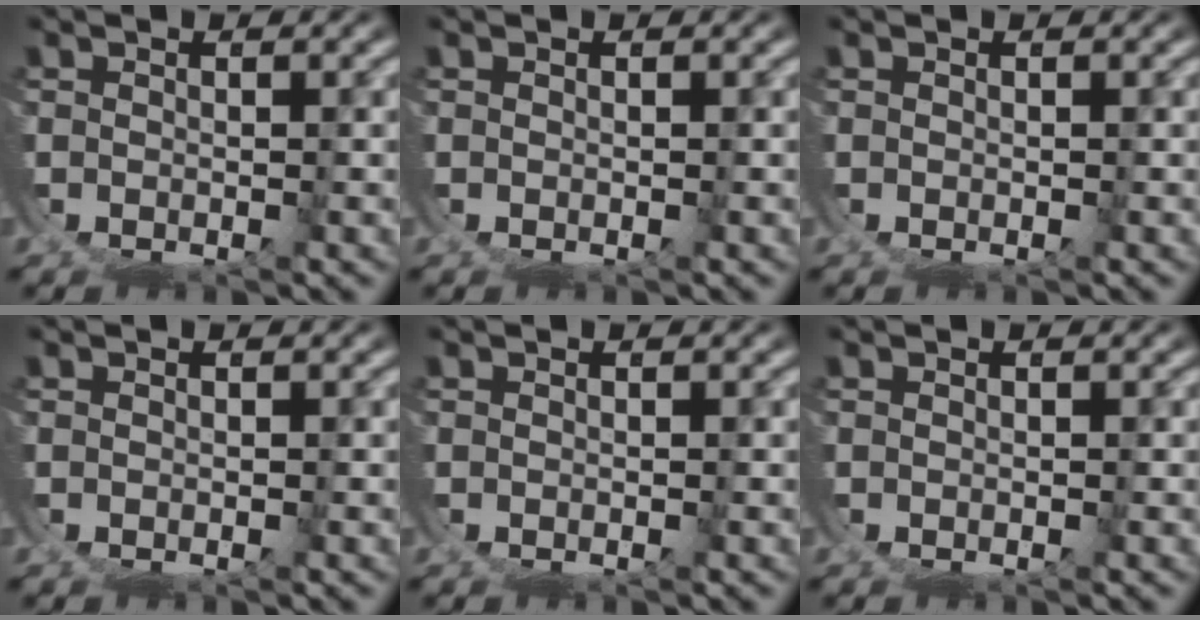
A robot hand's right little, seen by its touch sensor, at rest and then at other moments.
{"total": 0.0}
{"total": 0.0}
{"total": 0.0}
{"total": 0.0}
{"total": 0.0}